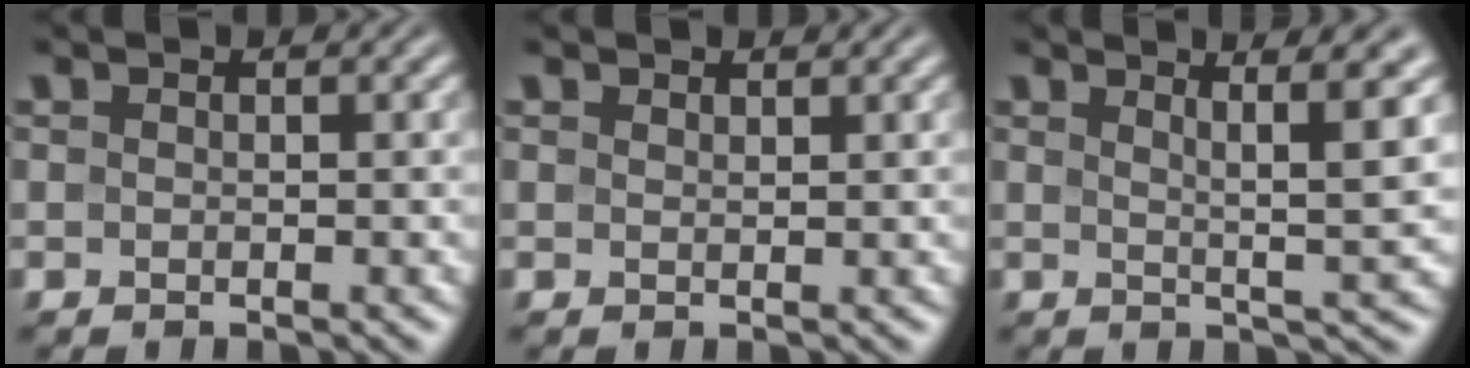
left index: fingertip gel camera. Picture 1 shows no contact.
{"total": 0.9, "force": [0.8, 0.2, 0.1], "torque": [-0.003, -0.001, 0.015]}
{"total": 5.6, "force": [2.7, 0.7, 4.8], "torque": [-0.068, 0.009, 0.046]}